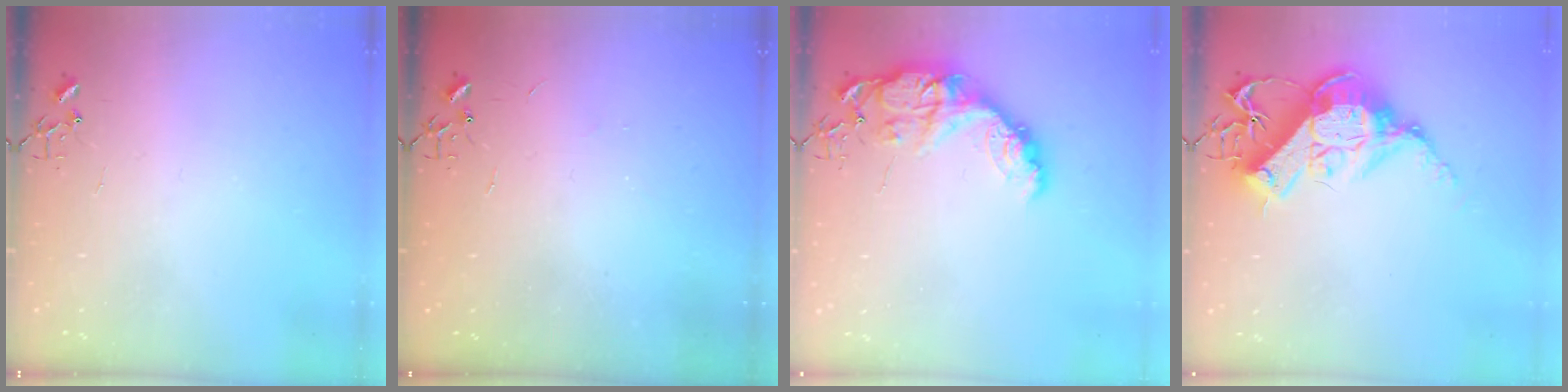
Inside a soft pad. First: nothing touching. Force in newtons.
{"total": 1.9, "press": 1.9, "slide": 0.3}
{"total": 13.9, "press": 13.9, "slide": 1.1}
{"total": 16.9, "press": 16.7, "slide": 2.5}